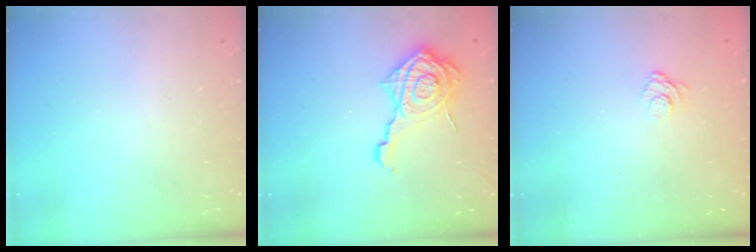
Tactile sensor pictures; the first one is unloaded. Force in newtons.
{"total": 14.9, "press": 14.9, "slide": 0.8}
{"total": 3.2, "press": 2.9, "slide": 1.3}